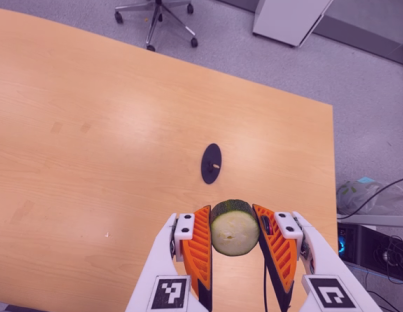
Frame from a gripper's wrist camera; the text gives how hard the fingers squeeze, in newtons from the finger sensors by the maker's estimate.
{"total": 9.8, "left": 9.2, "right": 10.3}